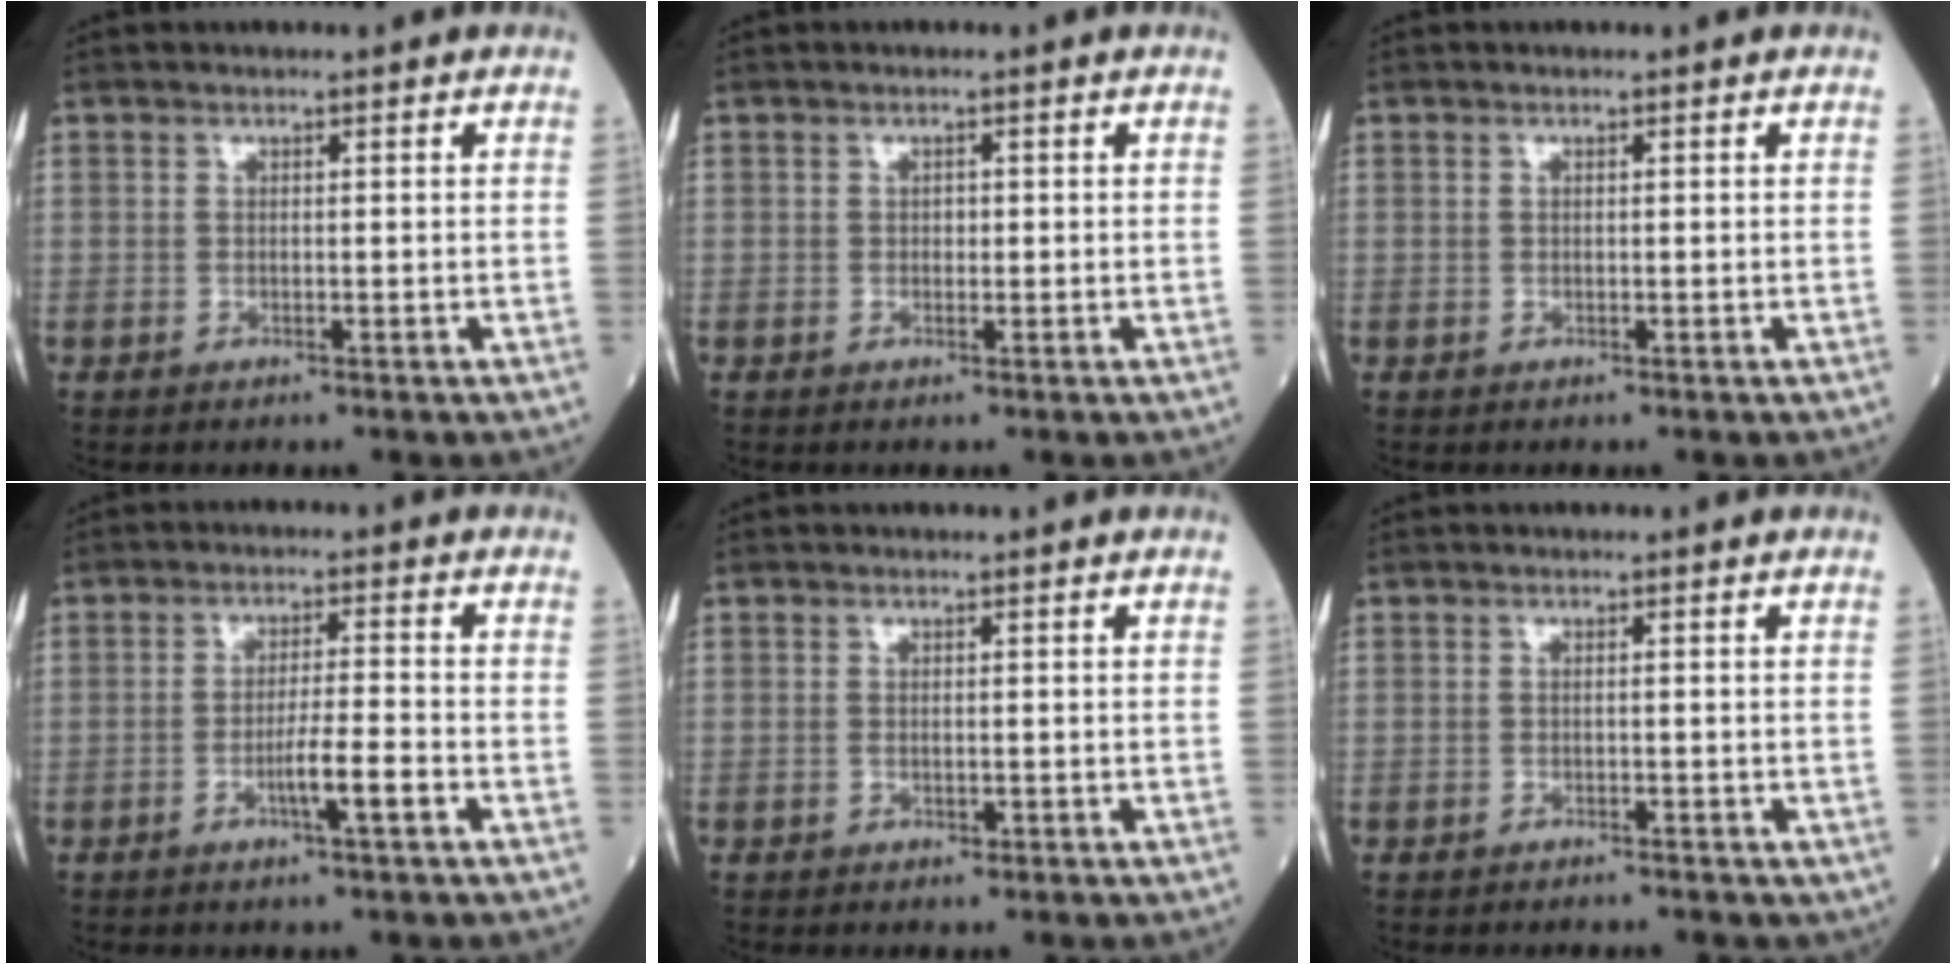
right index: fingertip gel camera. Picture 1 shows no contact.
{"total": 0.6, "force": [0.0, 0.4, 0.4], "torque": [-0.005, 0.001, -0.002]}
{"total": 0.0}
{"total": 4.7, "force": [-2.0, -0.2, 4.3], "torque": [-0.073, -0.004, -0.038]}
{"total": 0.7, "force": [-0.1, 0.4, 0.5], "torque": [-0.011, -0.001, -0.001]}
{"total": 1.6, "force": [-1.4, 0.5, 0.5], "torque": [-0.011, -0.002, -0.015]}